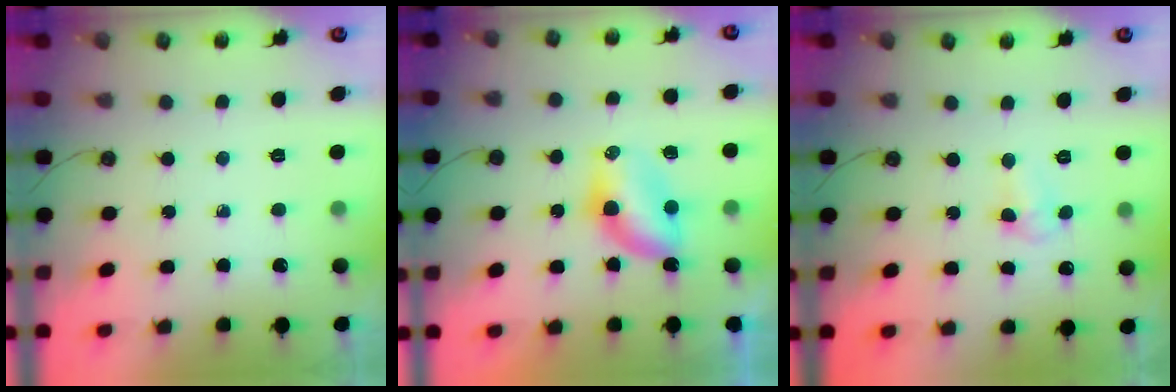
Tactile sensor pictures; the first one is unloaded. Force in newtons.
{"total": 7.7, "press": 7.1, "slide": 3.0}
{"total": 3.6, "press": 3.6, "slide": 0.6}